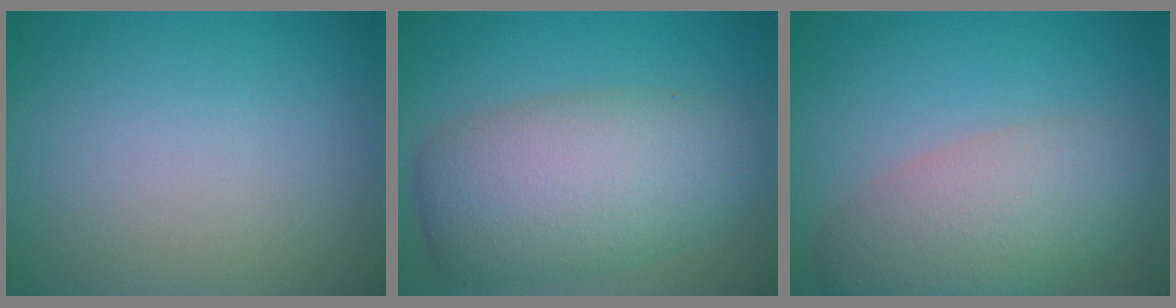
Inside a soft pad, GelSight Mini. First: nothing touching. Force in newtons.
{"total": 8.8, "press": 8.8, "slide": 0.4}
{"total": 6.6, "press": 6.6, "slide": 0.5}